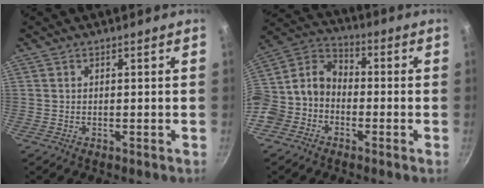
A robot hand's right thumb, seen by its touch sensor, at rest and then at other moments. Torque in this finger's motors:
{"motor_torque": [0.19, 0.20, 0.20, -0.07, 0.16]}